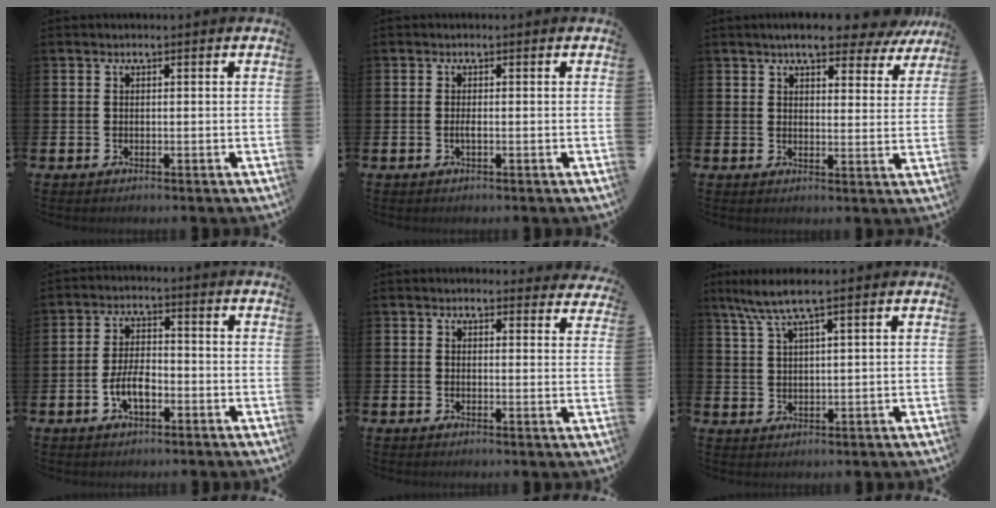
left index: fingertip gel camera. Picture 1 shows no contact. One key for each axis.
{"total": 0.8, "fx": -0.2, "fy": 0.2, "fz": 0.8, "tx": -0.022, "ty": 0.002, "tz": -0.003}
{"total": 7.2, "fx": 6.4, "fy": 1.7, "fz": 2.8, "tx": -0.062, "ty": -0.024, "tz": 0.114}
{"total": 4.5, "fx": -1.6, "fy": 2.2, "fz": 3.6, "tx": -0.070, "ty": 0.007, "tz": -0.032}
{"total": 2.5, "fx": 2.4, "fy": 0.5, "fz": 0.0, "tx": 0.009, "ty": -0.014, "tz": 0.042}
{"total": 6.0, "fx": 4.4, "fy": 0.5, "fz": 4.0, "tx": -0.091, "ty": -0.004, "tz": 0.078}